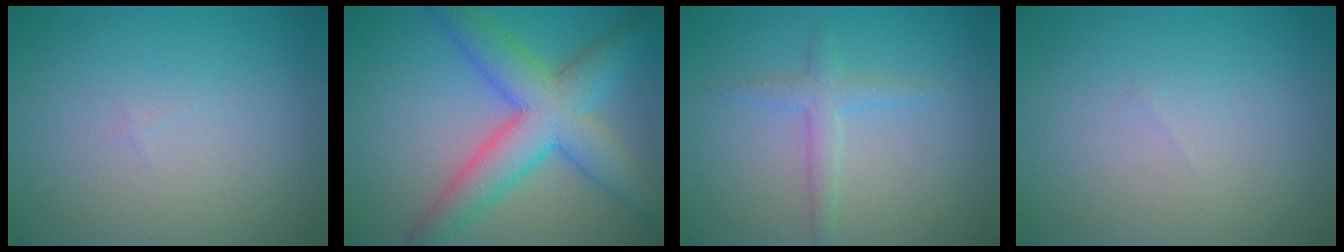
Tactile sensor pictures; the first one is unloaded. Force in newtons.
{"total": 7.7, "press": 7.7, "slide": 0.1}
{"total": 1.9, "press": 1.9, "slide": 0.2}
{"total": 0.0}